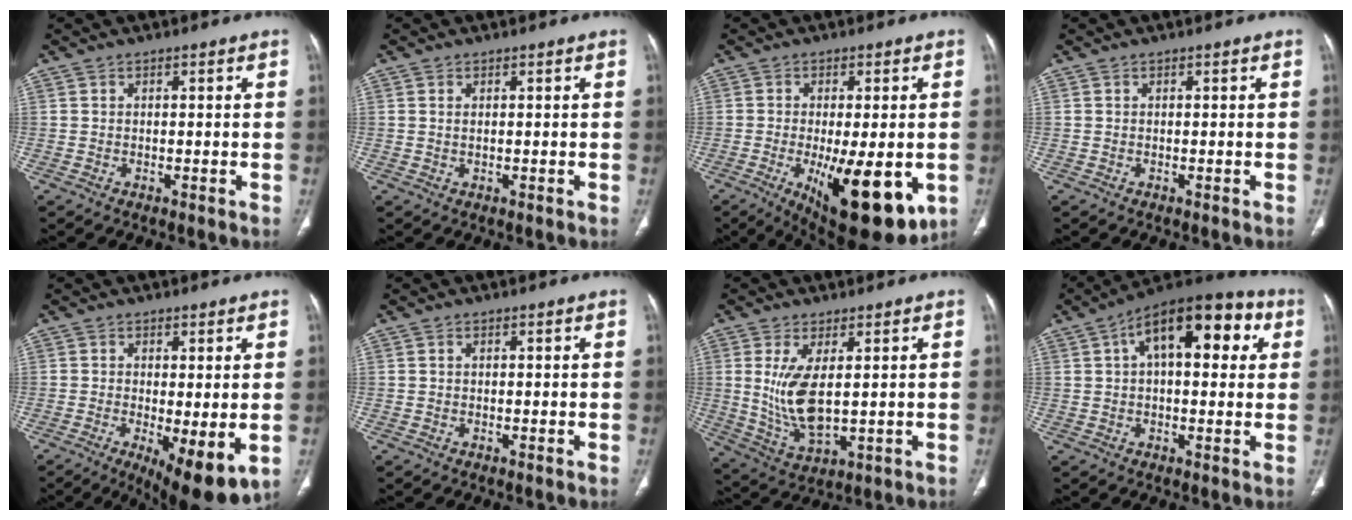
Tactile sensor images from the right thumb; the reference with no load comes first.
{"total": 0.8, "force": [0.3, 0.3, 0.6], "torque": [-0.016, 0.002, 0.009]}
{"total": 16.9, "force": [-5.0, 6.2, 14.9], "torque": [-0.189, -0.021, -0.053]}
{"total": 0.0}
{"total": 10.3, "force": [-2.5, 3.3, 9.4], "torque": [-0.143, -0.027, -0.032]}
{"total": 0.0}
{"total": 10.1, "force": [1.5, 4.2, 9.0], "torque": [-0.185, -0.023, 0.046]}
{"total": 17.9, "force": [5.5, 8.6, 14.7], "torque": [-0.184, 0.030, 0.073]}